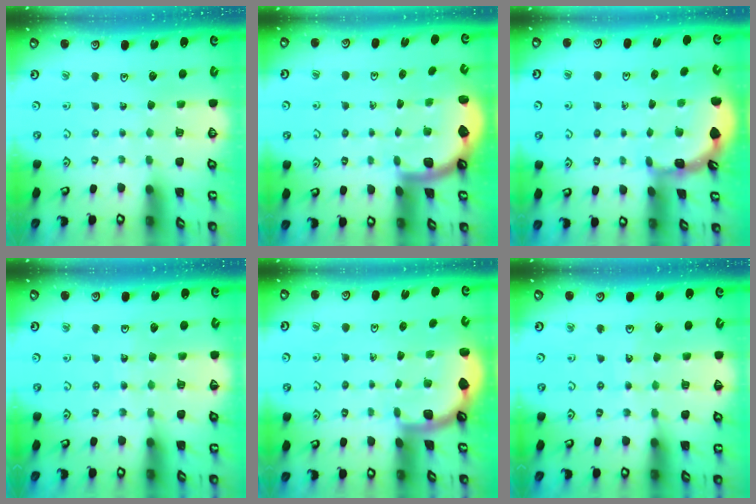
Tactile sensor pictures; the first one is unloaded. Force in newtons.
{"total": 1.9, "press": 1.9, "slide": 0.3}
{"total": 2.0, "press": 2.0, "slide": 0.4}
{"total": 5.3, "press": 5.2, "slide": 1.2}
{"total": 1.8, "press": 1.8, "slide": 0.1}
{"total": 5.5, "press": 5.2, "slide": 1.8}